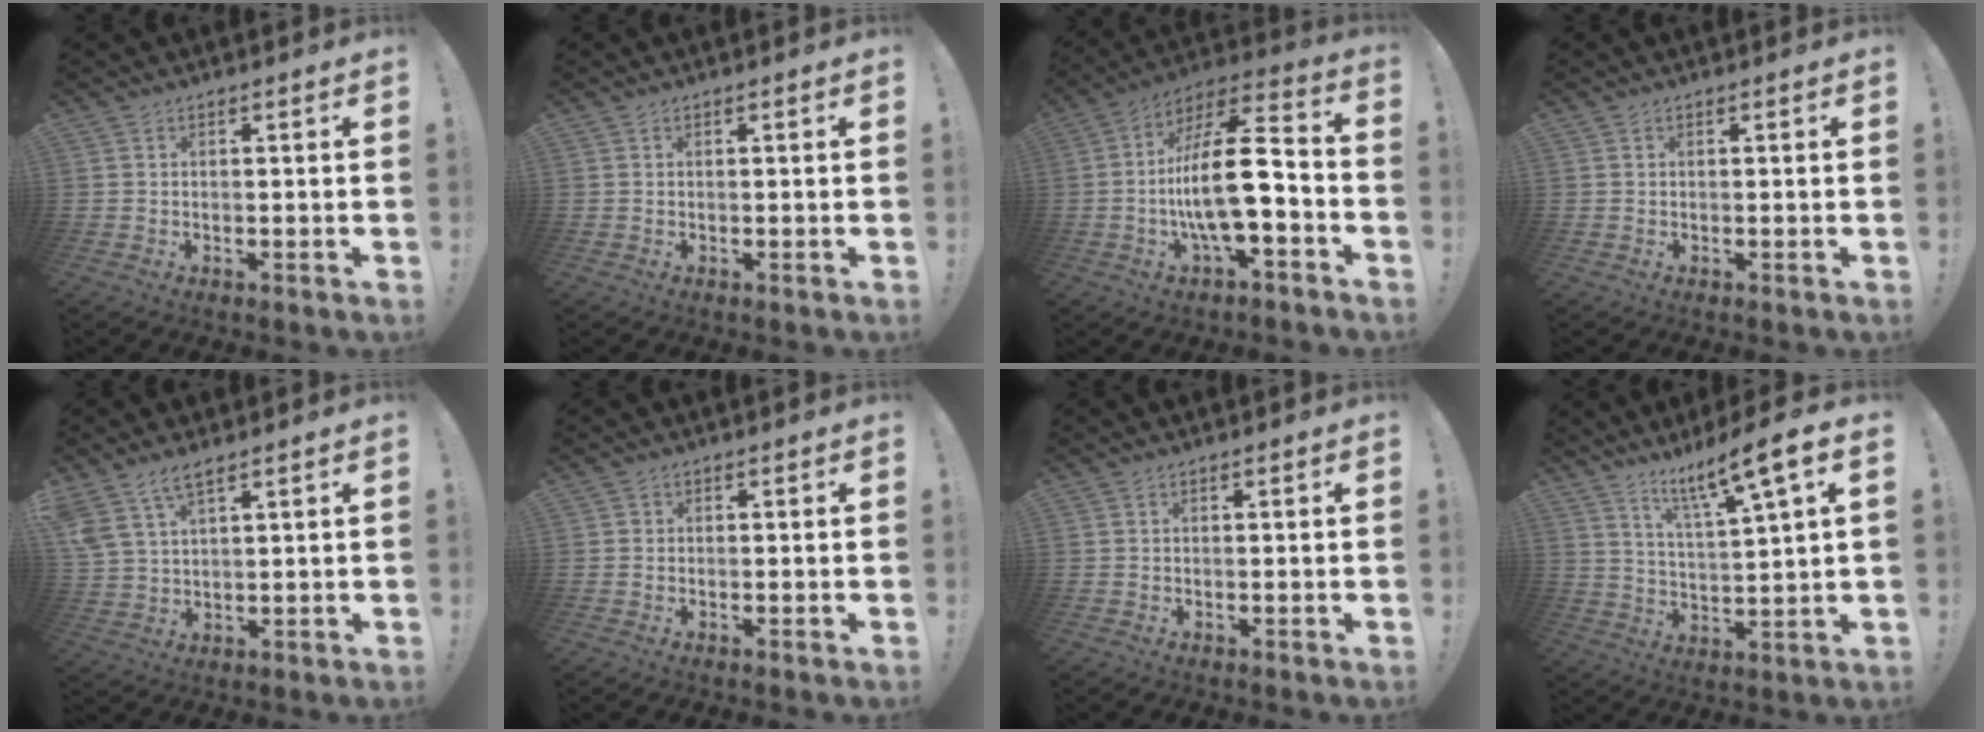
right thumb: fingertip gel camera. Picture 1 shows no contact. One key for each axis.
{"total": 0.0}
{"total": 19.1, "fx": -3.7, "fy": 6.2, "fz": 17.7, "tx": -0.325, "ty": 0.015, "tz": -0.065}
{"total": 0.0}
{"total": 6.6, "fx": 5.0, "fy": 2.2, "fz": 3.7, "tx": -0.075, "ty": -0.019, "tz": 0.098}
{"total": 0.6, "fx": 0.1, "fy": 0.5, "fz": 0.1, "tx": -0.003, "ty": 0.001, "tz": 0.004}
{"total": 0.0}
{"total": 11.1, "fx": 7.6, "fy": 0.3, "fz": 8.2, "tx": -0.137, "ty": -0.049, "tz": 0.115}